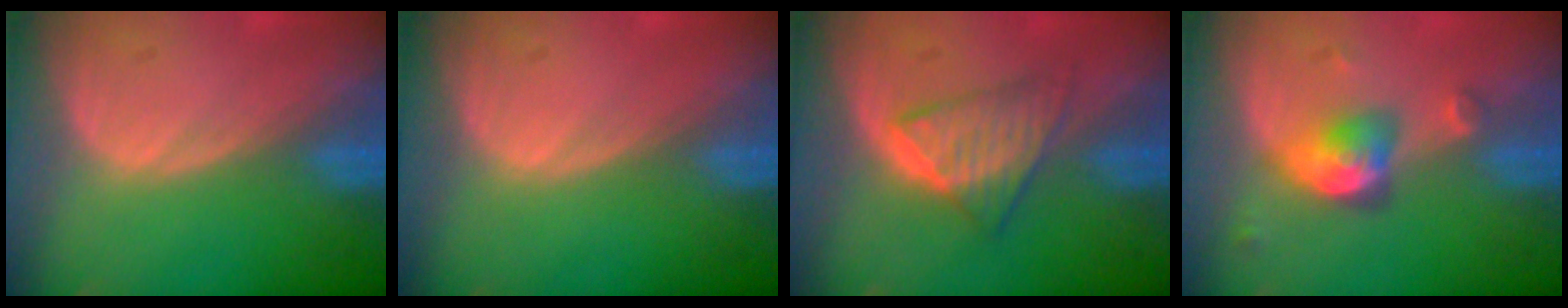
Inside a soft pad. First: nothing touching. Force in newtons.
{"total": 0.0}
{"total": 6.2, "press": 5.4, "slide": 3.2}
{"total": 5.0, "press": 4.7, "slide": 1.6}